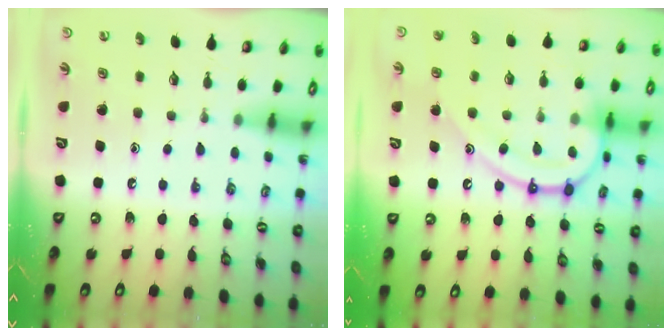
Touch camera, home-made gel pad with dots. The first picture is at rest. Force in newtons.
{"total": 16.4, "press": 16.3, "slide": 1.4}